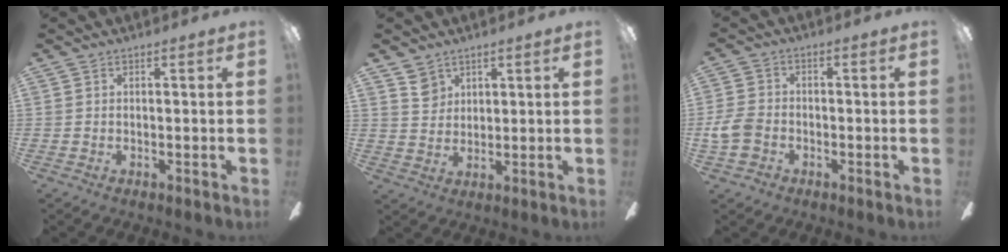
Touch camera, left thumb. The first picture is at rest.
{"total": 4.7, "force": [3.2, 3.4, 0.9], "torque": [0.003, -0.013, 0.055]}
{"total": 6.6, "force": [-2.4, 5.0, 3.7], "torque": [-0.084, 0.017, -0.043]}